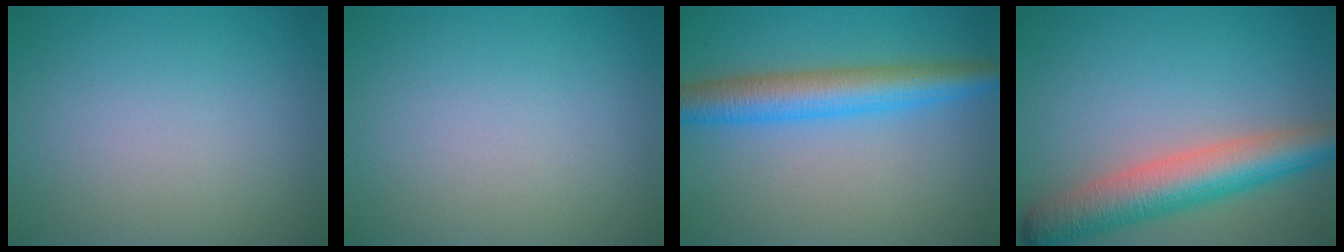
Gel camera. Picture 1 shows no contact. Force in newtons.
{"total": 0.0}
{"total": 5.8, "press": 5.8, "slide": 0.2}
{"total": 7.0, "press": 7.0, "slide": 0.3}